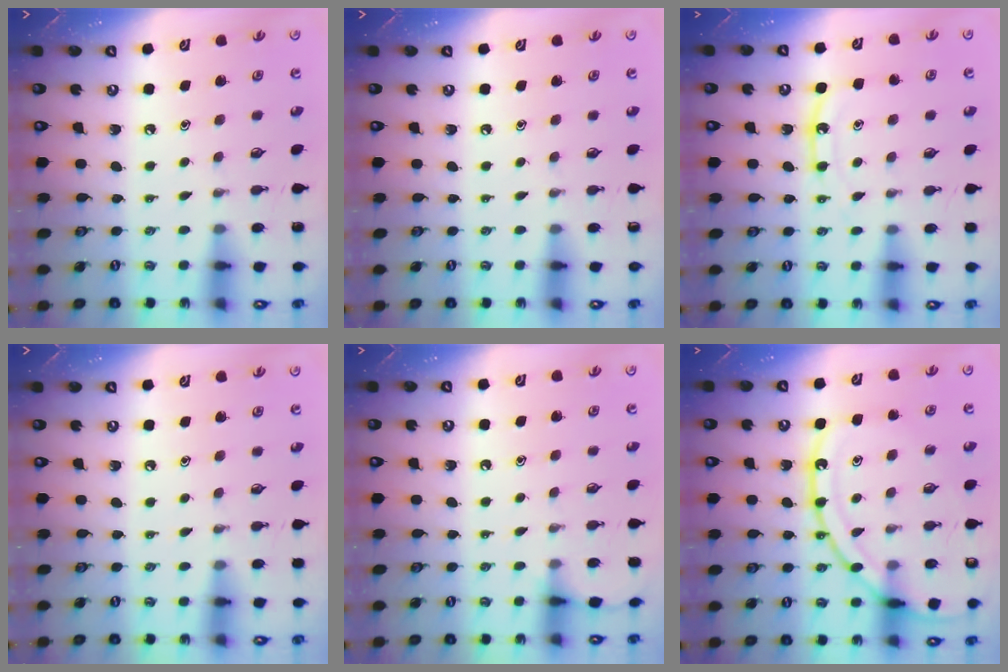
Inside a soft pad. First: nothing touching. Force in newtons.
{"total": 0.0}
{"total": 9.5, "press": 9.5, "slide": 0.8}
{"total": 3.3, "press": 3.2, "slide": 0.6}
{"total": 4.6, "press": 4.6, "slide": 0.6}
{"total": 15.8, "press": 15.7, "slide": 1.5}